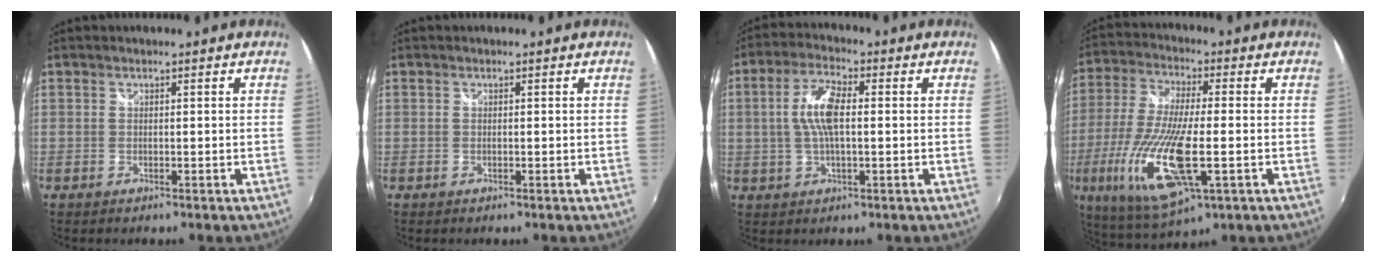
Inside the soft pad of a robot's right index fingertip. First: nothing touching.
{"total": 0.0}
{"total": 7.9, "force": [0.4, 2.9, 7.3], "torque": [-0.146, 0.010, 0.009]}
{"total": 19.1, "force": [-5.2, 5.5, 17.5], "torque": [-0.368, -0.038, -0.093]}